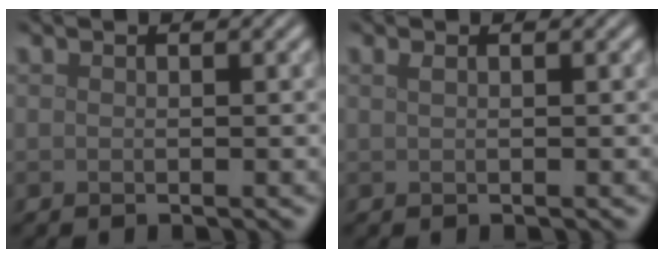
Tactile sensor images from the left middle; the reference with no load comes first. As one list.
[{"total": 0.8, "force": [0.3, 0.3, 0.6], "torque": [-0.009, 0.004, 0.004]}]